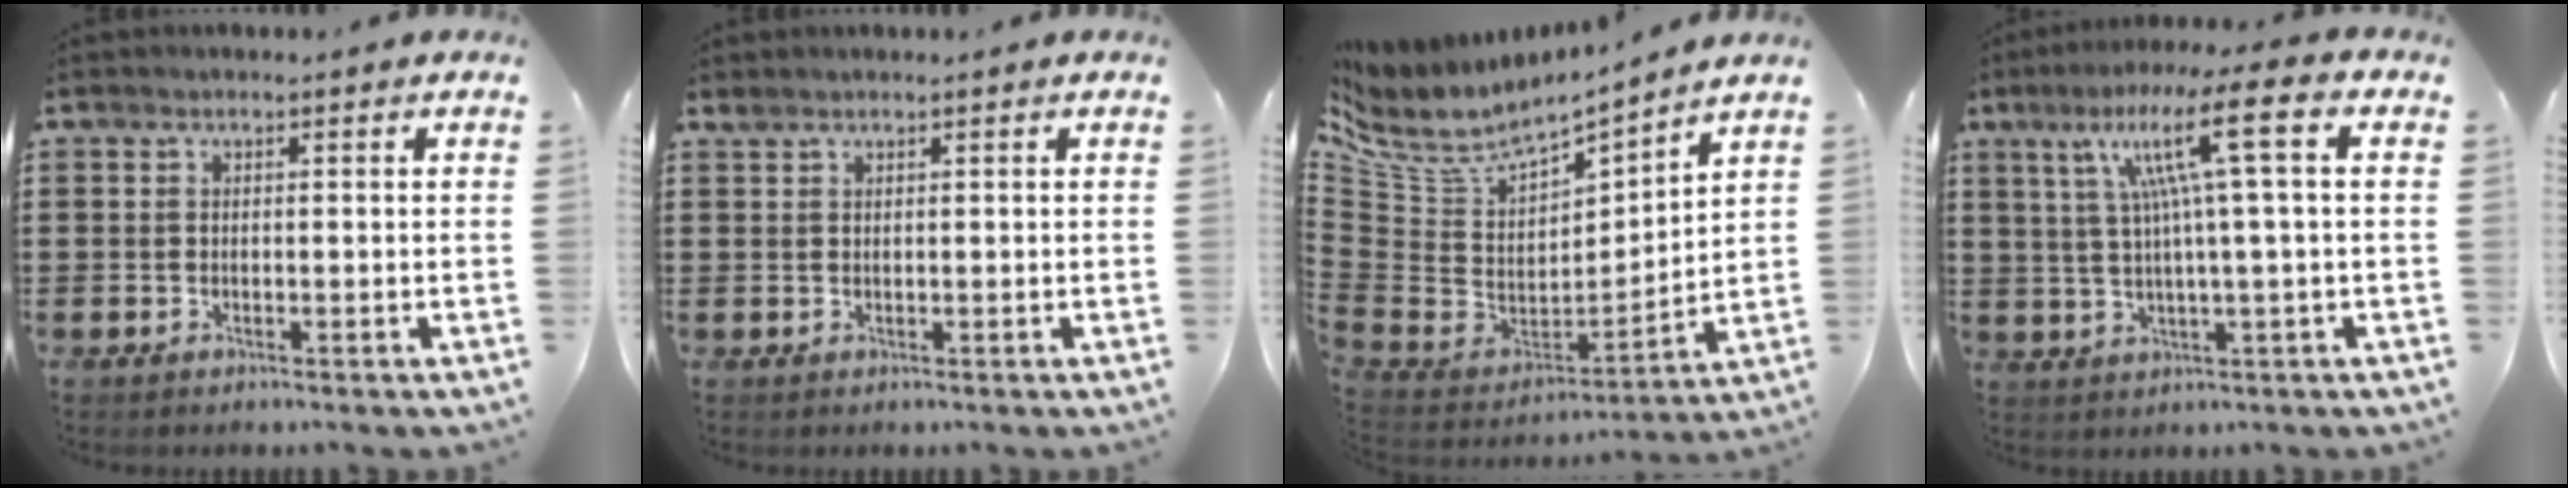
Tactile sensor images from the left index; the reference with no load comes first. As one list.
[{"total": 0.9, "force": [0.8, 0.2, 0.2], "torque": [-0.006, 0.001, 0.017]}, {"total": 5.4, "force": [3.2, 2.6, 3.4], "torque": [-0.084, -0.032, 0.052]}, {"total": 11.7, "force": [3.3, 0.8, 11.2], "torque": [-0.218, 0.013, 0.048]}]